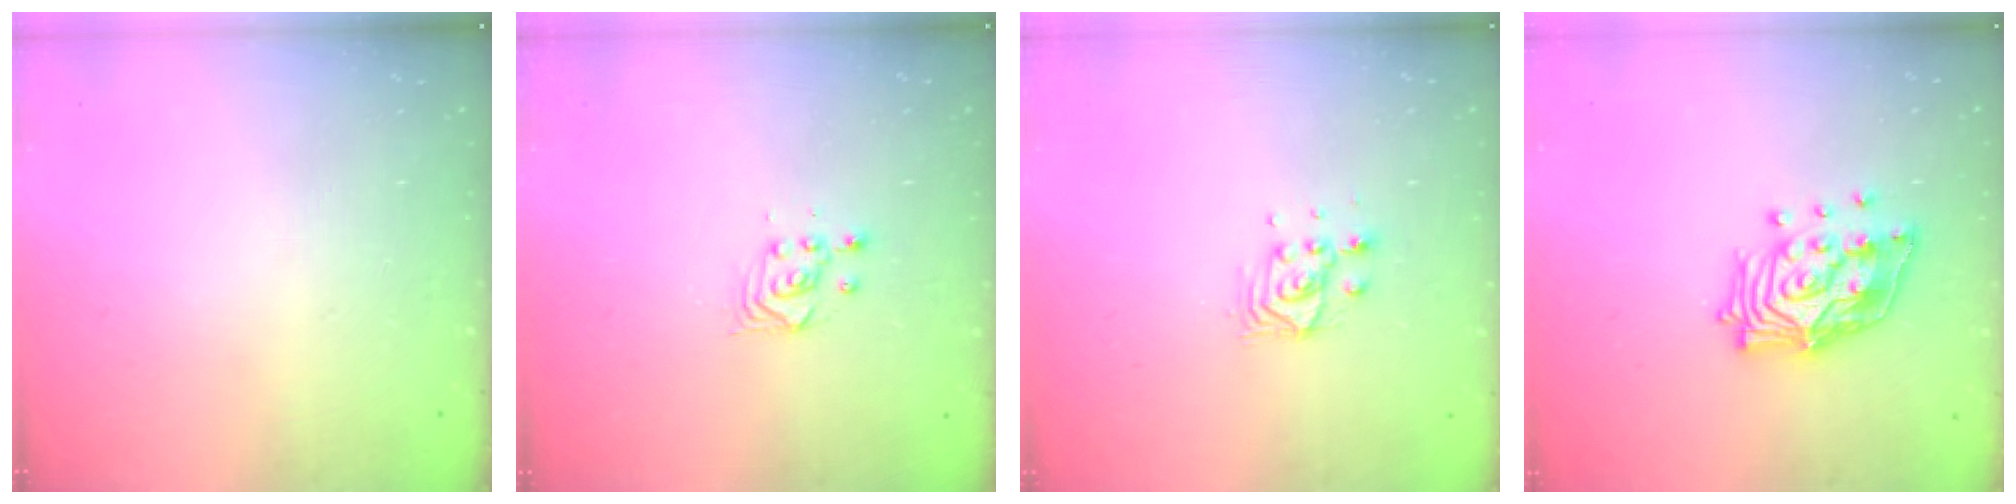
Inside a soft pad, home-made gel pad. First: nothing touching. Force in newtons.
{"total": 3.3, "press": 3.3, "slide": 0.4}
{"total": 5.4, "press": 5.4, "slide": 0.1}
{"total": 14.6, "press": 14.5, "slide": 1.8}